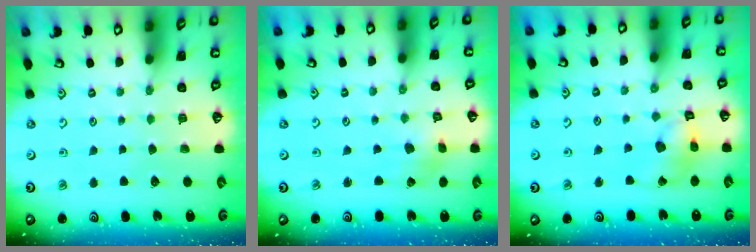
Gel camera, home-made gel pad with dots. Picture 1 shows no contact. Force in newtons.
{"total": 2.6, "press": 2.5, "slide": 0.5}
{"total": 9.4, "press": 9.3, "slide": 1.1}